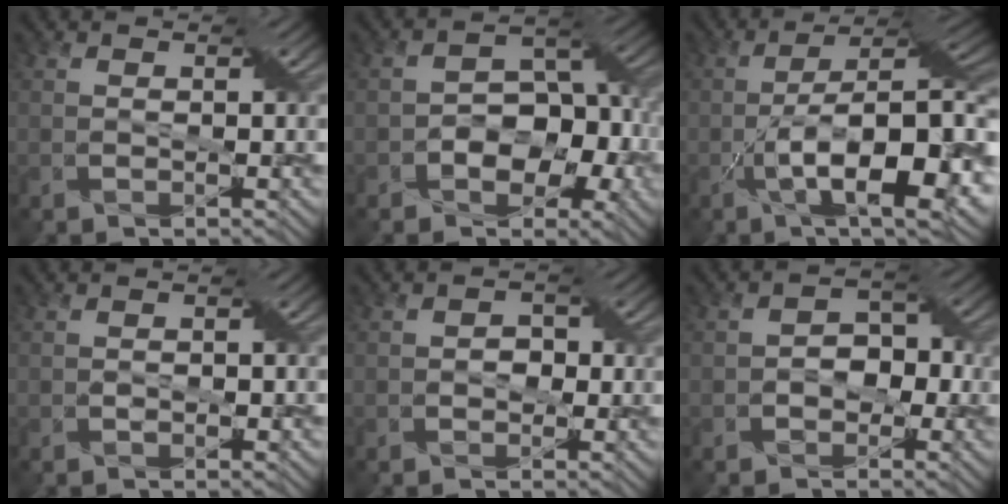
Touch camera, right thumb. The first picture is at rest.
{"total": 8.9, "force": [-2.6, 5.8, 6.2], "torque": [-0.073, 0.005, -0.047]}
{"total": 15.2, "force": [-4.9, 5.6, 13.3], "torque": [-0.214, -0.006, -0.077]}
{"total": 1.0, "force": [-0.4, 0.6, 0.7], "torque": [-0.012, 0.003, -0.006]}
{"total": 1.6, "force": [-0.4, 1.3, 0.8], "torque": [-0.015, 0.001, -0.009]}
{"total": 3.2, "force": [-1.1, 2.4, 1.8], "torque": [-0.022, 0.009, -0.022]}